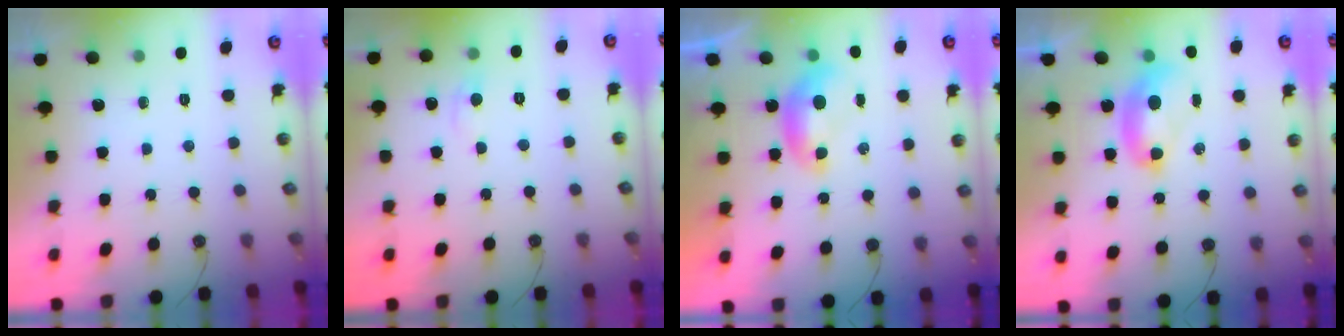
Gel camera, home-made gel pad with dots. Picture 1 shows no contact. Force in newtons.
{"total": 0.6, "press": 0.6, "slide": 0.2}
{"total": 0.0}
{"total": 2.8, "press": 2.8, "slide": 0.1}